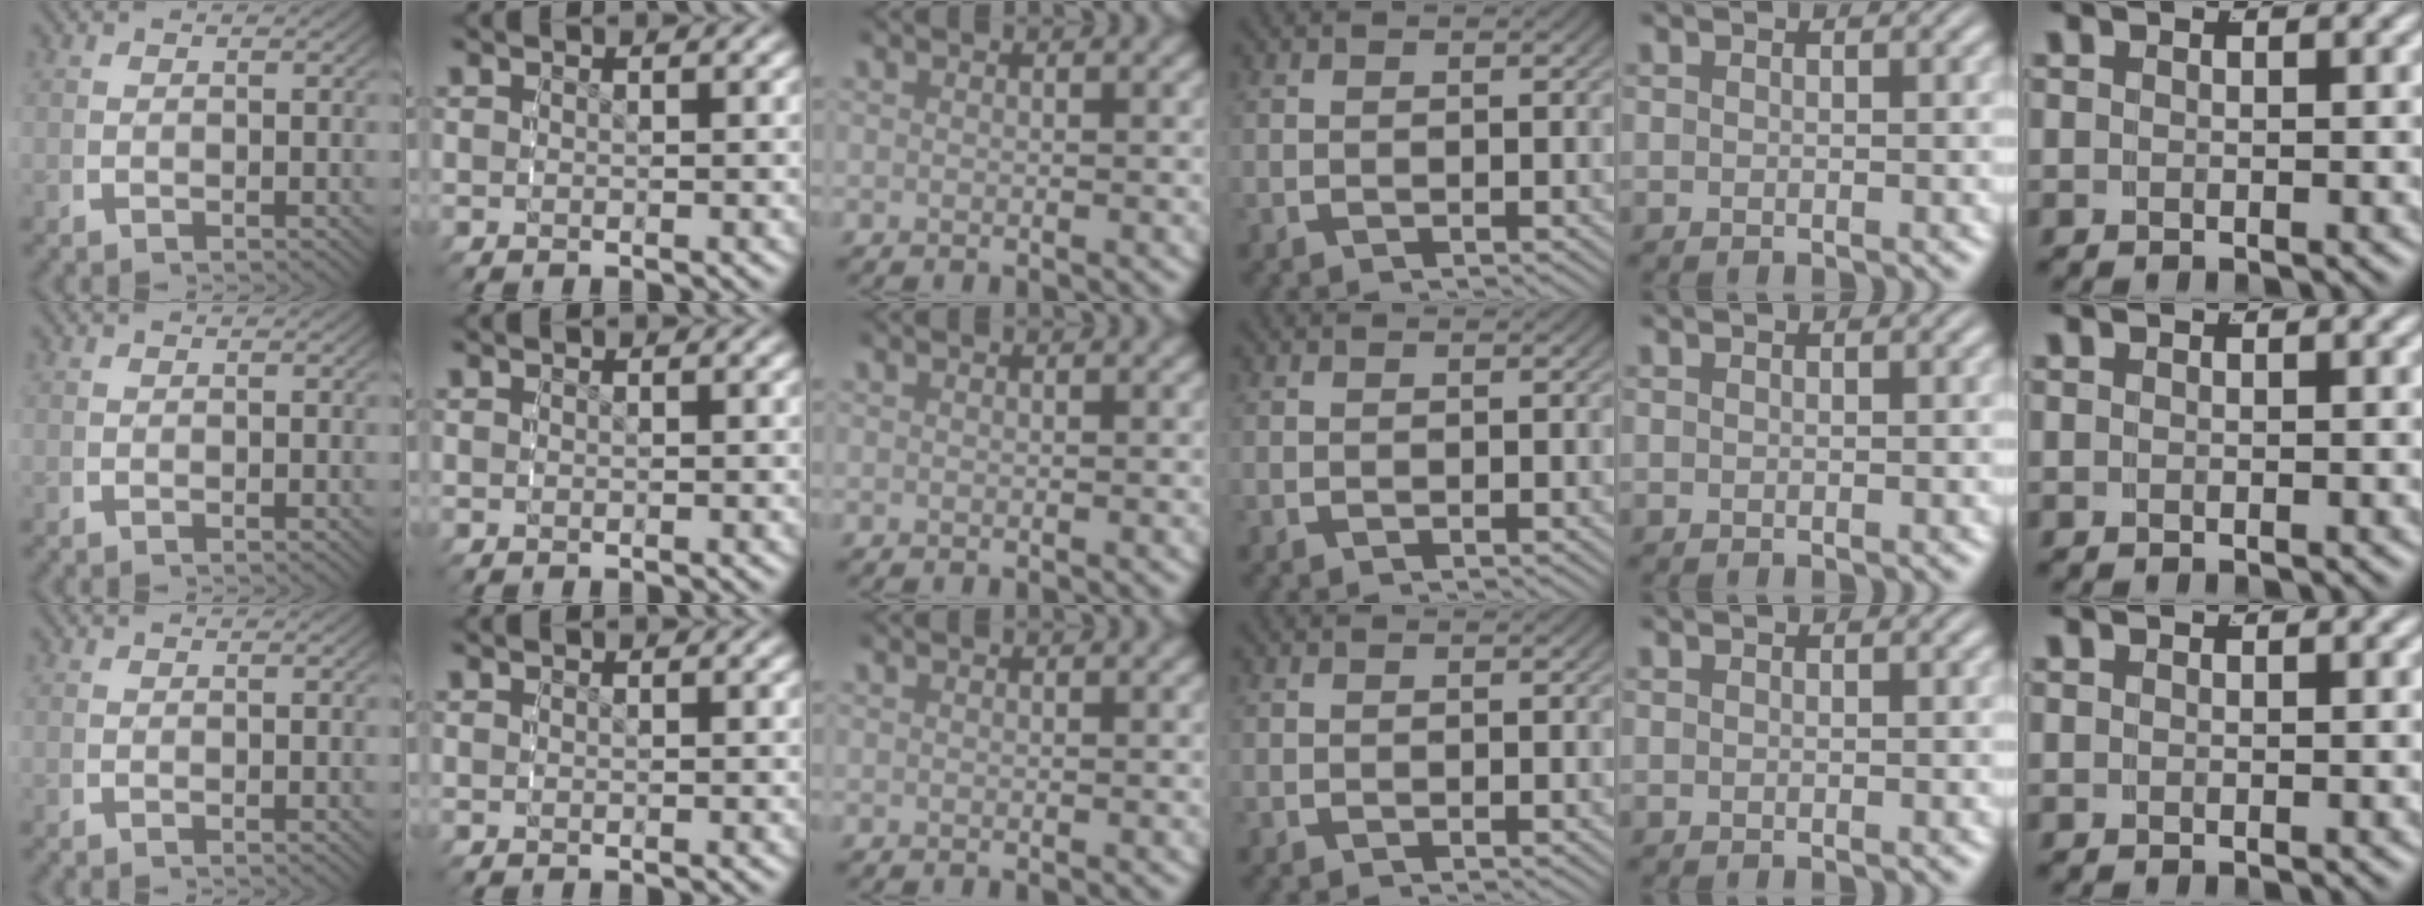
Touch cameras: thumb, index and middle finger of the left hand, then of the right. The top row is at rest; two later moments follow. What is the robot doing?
{"motion": "reach", "object": "plastic wrap"}